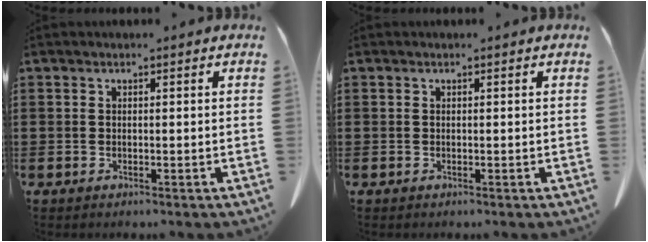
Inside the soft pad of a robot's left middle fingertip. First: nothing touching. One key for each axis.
{"total": 0.0}